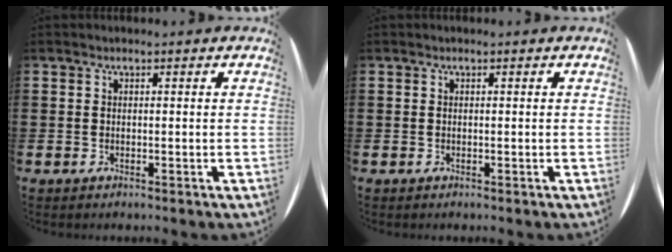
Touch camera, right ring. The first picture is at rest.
{"total": 0.0}